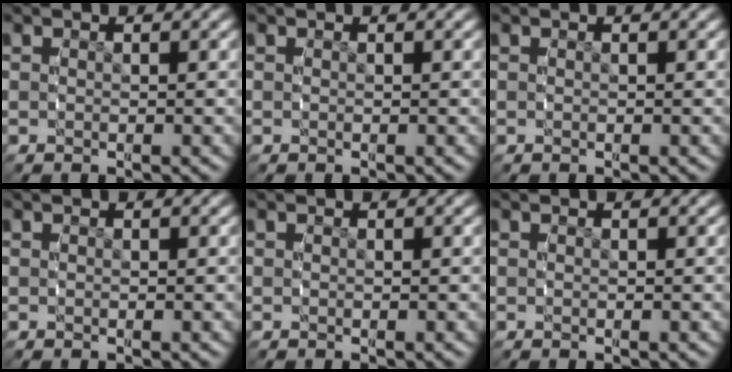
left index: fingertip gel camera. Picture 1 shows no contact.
{"total": 0.0}
{"total": 0.0}
{"total": 0.0}
{"total": 0.0}
{"total": 0.0}